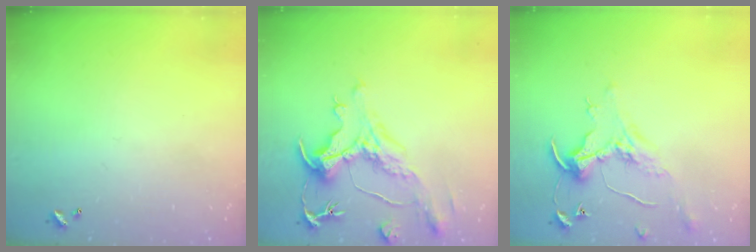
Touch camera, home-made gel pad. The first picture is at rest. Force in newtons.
{"total": 1.9, "press": 0.8, "slide": 1.8}
{"total": 0.8, "press": 0.0, "slide": 0.8}